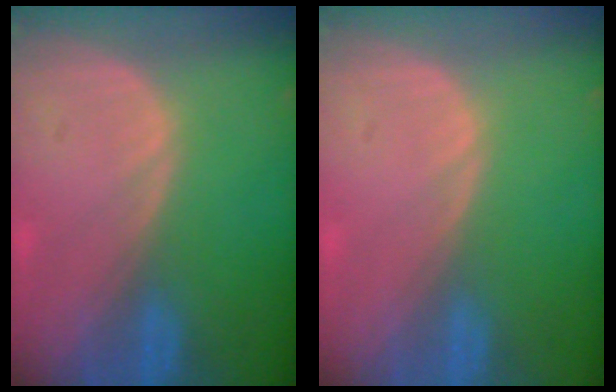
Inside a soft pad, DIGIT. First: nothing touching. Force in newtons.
{"total": 0.0}